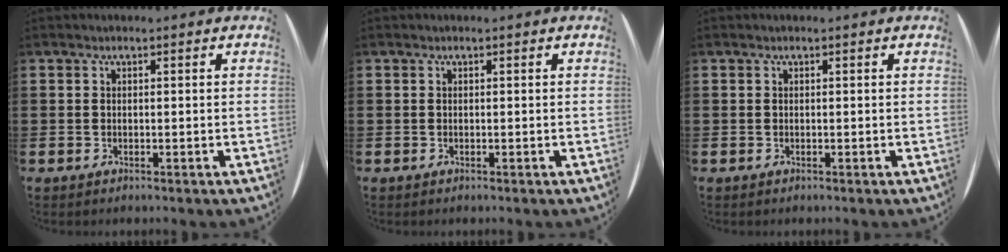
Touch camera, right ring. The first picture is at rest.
{"total": 0.0}
{"total": 0.0}